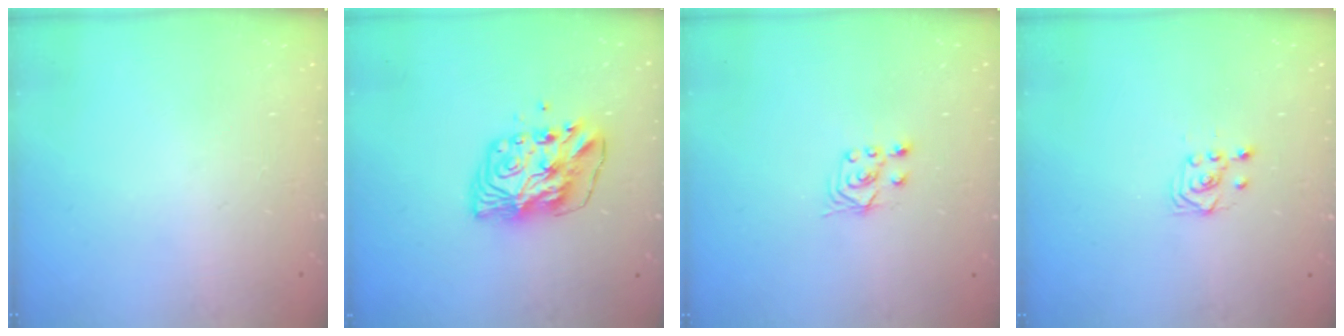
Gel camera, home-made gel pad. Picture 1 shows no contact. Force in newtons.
{"total": 8.5, "press": 8.4, "slide": 1.3}
{"total": 3.0, "press": 2.8, "slide": 0.9}
{"total": 3.2, "press": 2.9, "slide": 1.2}